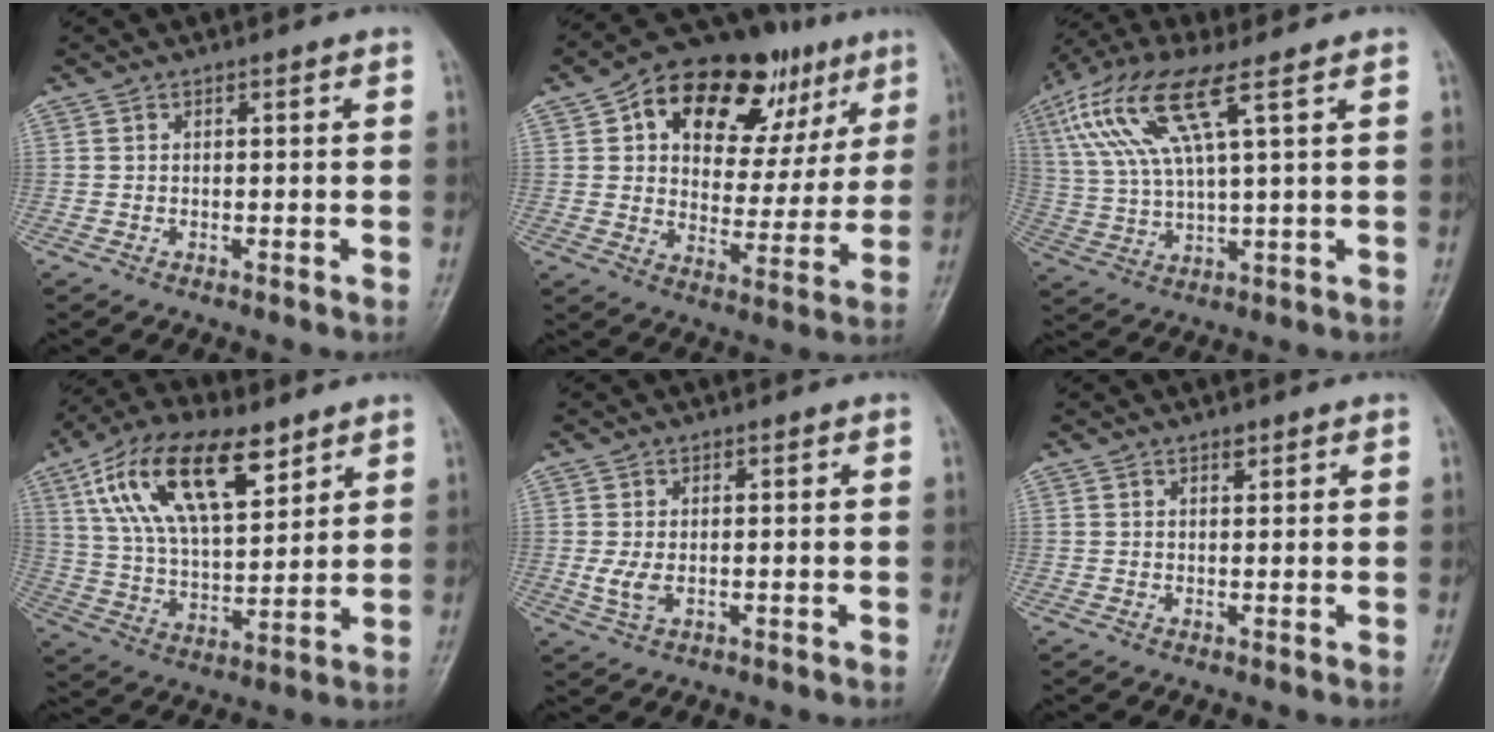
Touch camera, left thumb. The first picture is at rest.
{"total": 22.8, "force": [10.9, 13.4, 14.9], "torque": [-0.168, 0.000, 0.163]}
{"total": 14.2, "force": [6.3, 3.6, 12.2], "torque": [-0.280, 0.000, 0.122]}
{"total": 19.7, "force": [9.9, 9.3, 14.3], "torque": [-0.232, -0.025, 0.182]}
{"total": 3.1, "force": [-0.2, 1.8, 2.5], "torque": [-0.057, -0.007, -0.001]}
{"total": 1.3, "force": [0.9, 0.7, 0.7], "torque": [-0.004, -0.005, 0.012]}